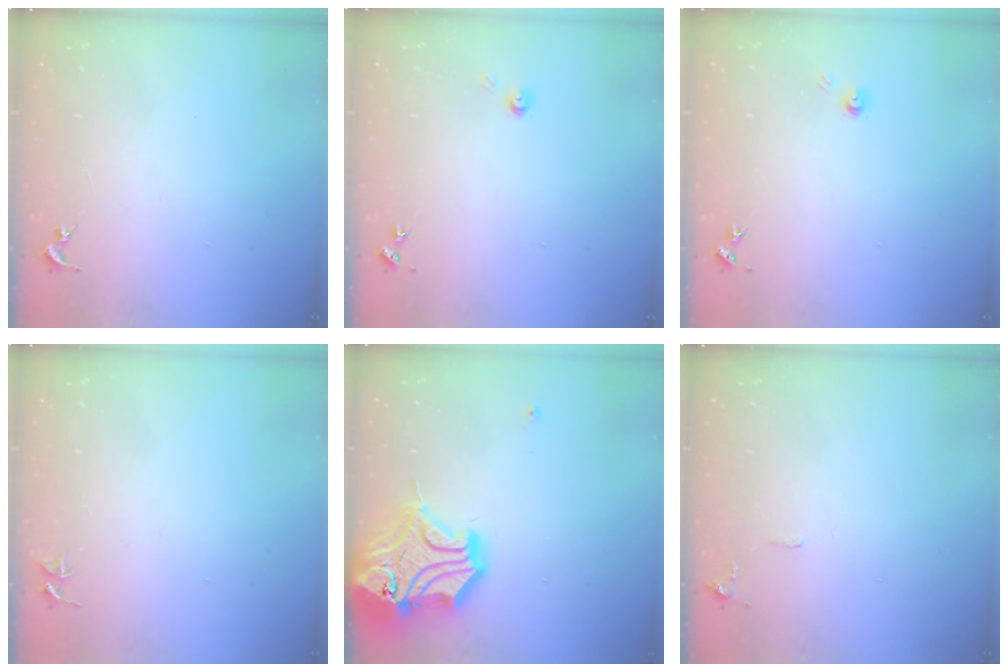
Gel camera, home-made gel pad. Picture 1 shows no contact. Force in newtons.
{"total": 3.3, "press": 3.3, "slide": 0.2}
{"total": 3.5, "press": 3.5, "slide": 0.4}
{"total": 3.7, "press": 3.7, "slide": 0.3}
{"total": 23.5, "press": 23.3, "slide": 3.4}
{"total": 5.0, "press": 5.0, "slide": 0.8}